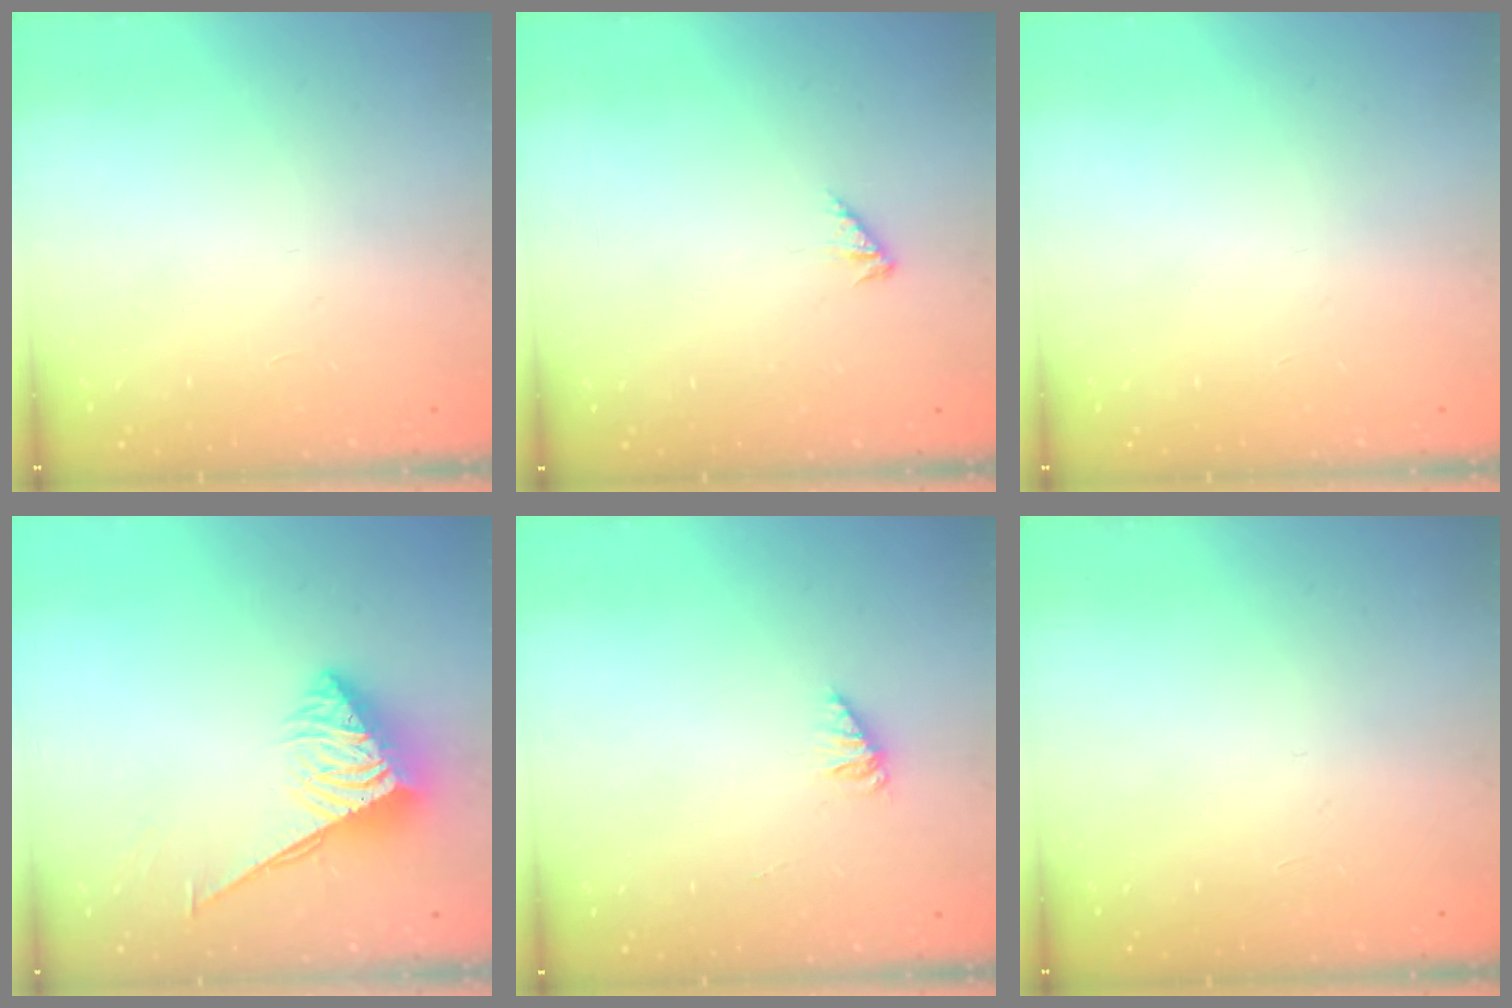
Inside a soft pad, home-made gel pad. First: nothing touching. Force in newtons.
{"total": 1.7, "press": 1.6, "slide": 0.4}
{"total": 0.0}
{"total": 3.8, "press": 3.8, "slide": 0.4}
{"total": 1.4, "press": 1.4, "slide": 0.2}
{"total": 0.0}